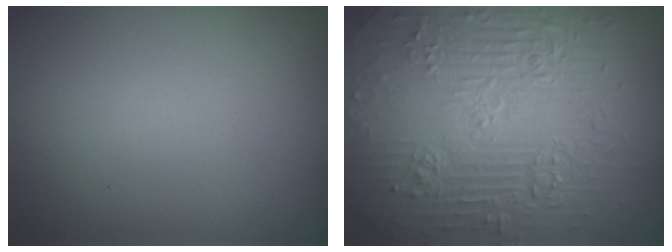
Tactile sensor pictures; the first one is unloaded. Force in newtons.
{"total": 11.2, "press": 7.3, "slide": 8.4}